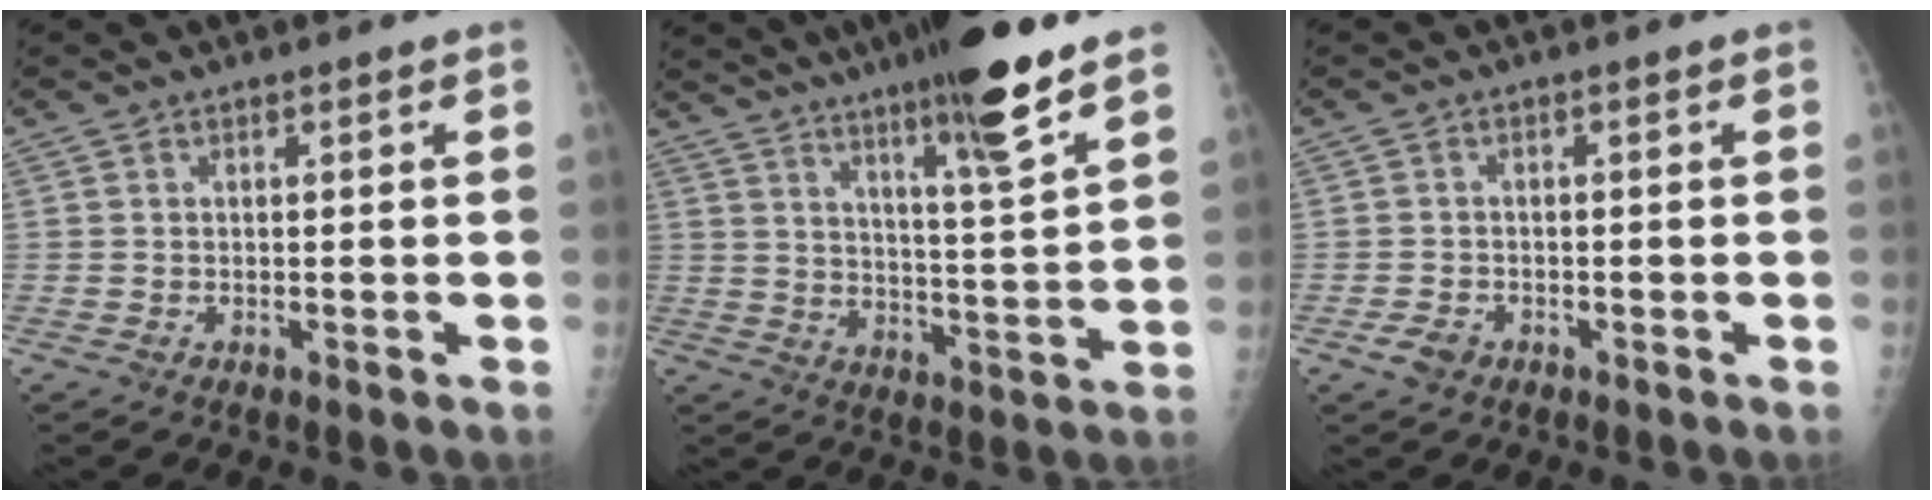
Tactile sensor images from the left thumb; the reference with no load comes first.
{"total": 15.0, "force": [10.2, 0.9, 11.0], "torque": [-0.169, -0.057, 0.161]}
{"total": 2.7, "force": [-1.5, 1.9, 1.2], "torque": [-0.019, 0.005, -0.023]}